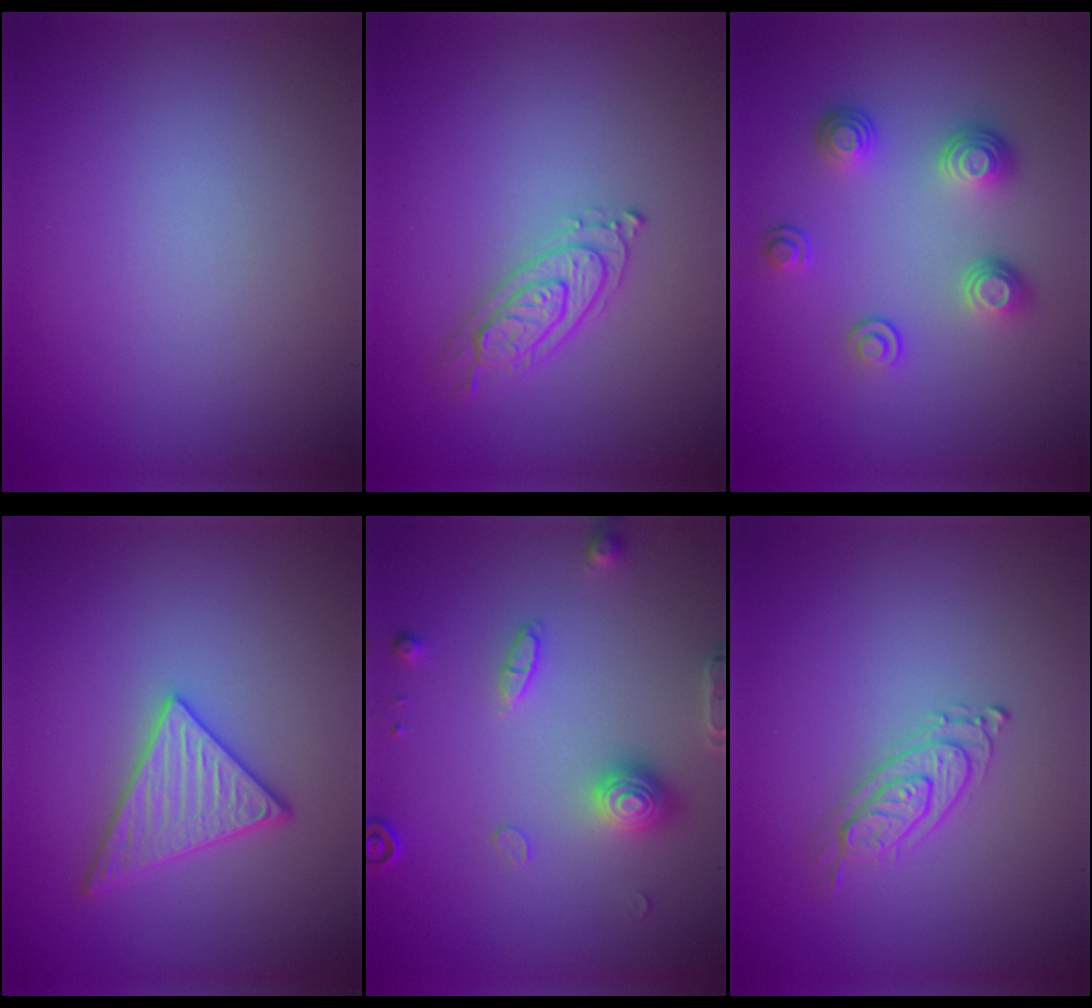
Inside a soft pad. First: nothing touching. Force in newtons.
{"total": 2.4, "press": 2.4, "slide": 0.3}
{"total": 3.6, "press": 2.8, "slide": 2.2}
{"total": 3.5, "press": 3.3, "slide": 1.1}
{"total": 3.2, "press": 3.0, "slide": 0.9}
{"total": 2.3, "press": 2.1, "slide": 0.9}